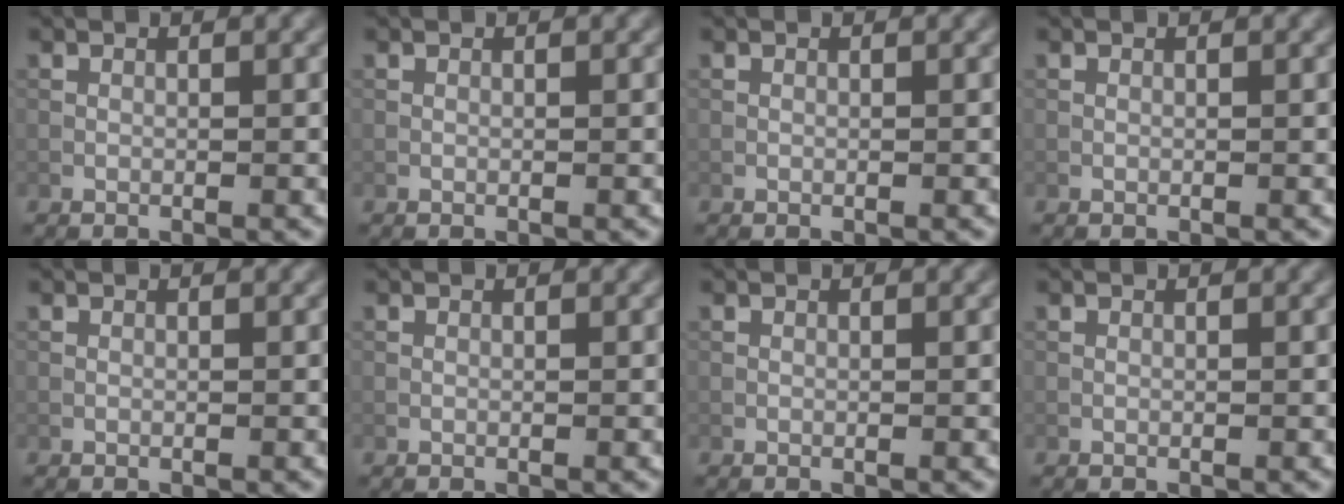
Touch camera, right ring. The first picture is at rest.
{"total": 0.0}
{"total": 0.0}
{"total": 0.0}
{"total": 0.0}
{"total": 0.0}
{"total": 0.0}
{"total": 0.0}